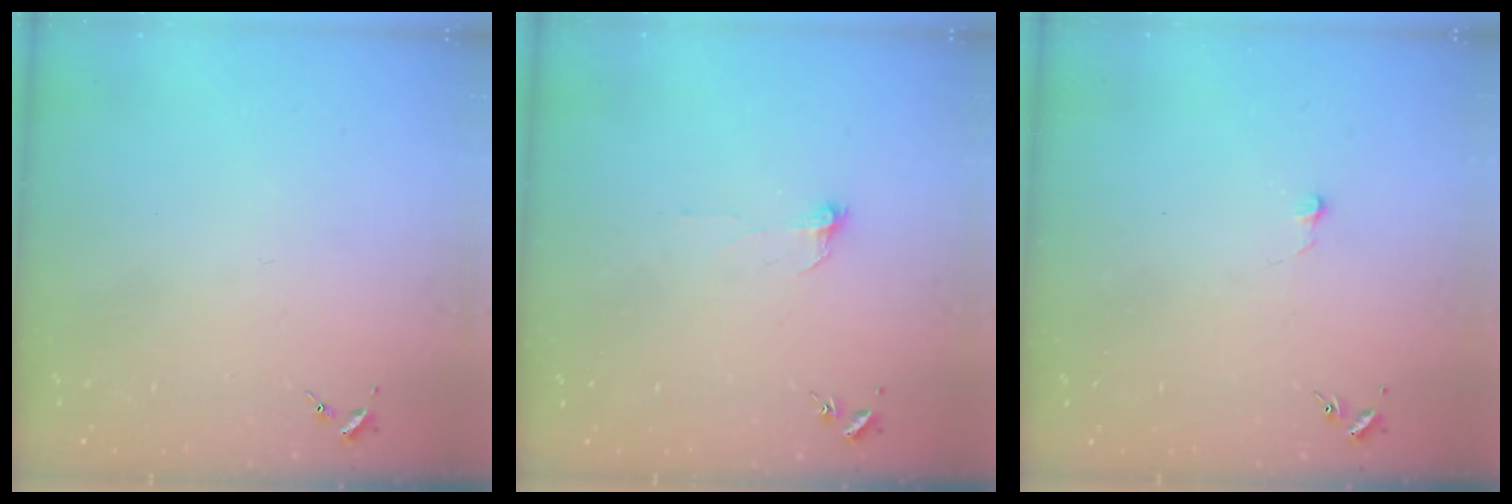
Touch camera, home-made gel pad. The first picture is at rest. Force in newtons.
{"total": 4.0, "press": 4.0, "slide": 0.2}
{"total": 2.9, "press": 2.9, "slide": 0.2}